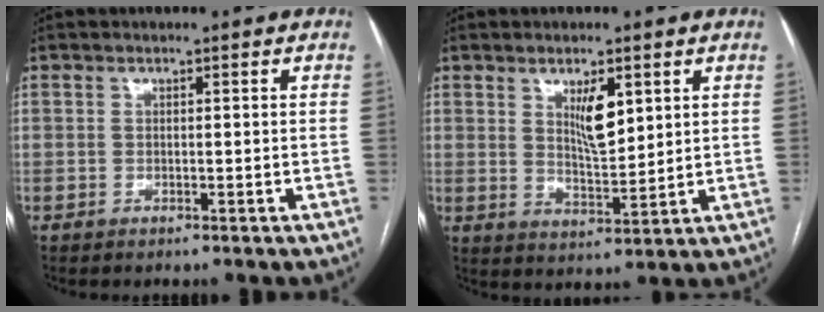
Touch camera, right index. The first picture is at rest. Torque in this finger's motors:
{"motor_torque": [0.24, 0.18, 0.18, 0.09]}